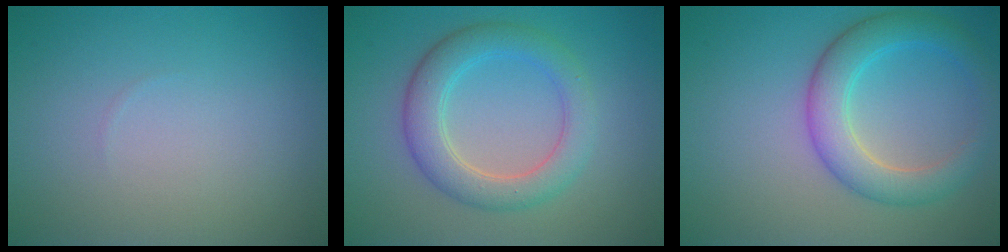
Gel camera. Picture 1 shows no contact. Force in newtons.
{"total": 4.6, "press": 4.6, "slide": 0.3}
{"total": 4.8, "press": 4.8, "slide": 0.1}